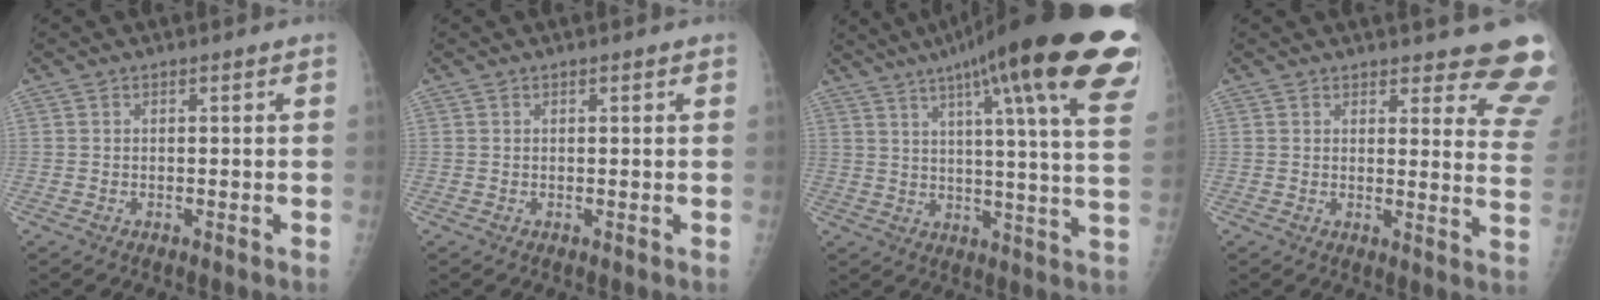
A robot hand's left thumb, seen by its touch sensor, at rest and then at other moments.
{"total": 0.5, "force": [0.3, 0.2, 0.4], "torque": [-0.005, 0.000, 0.003]}
{"total": 29.2, "force": [17.0, 4.4, 23.4], "torque": [-0.277, -0.035, 0.225]}
{"total": 12.7, "force": [11.4, 3.1, 4.5], "torque": [-0.001, -0.091, 0.102]}